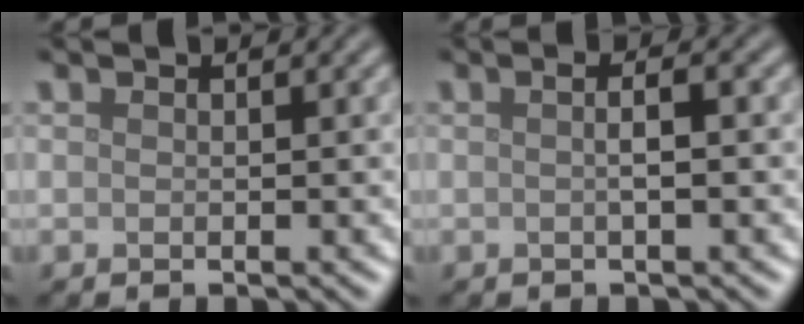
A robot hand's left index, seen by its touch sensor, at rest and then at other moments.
{"total": 2.2, "force": [0.3, 0.7, 2.1], "torque": [-0.013, 0.003, -0.009]}